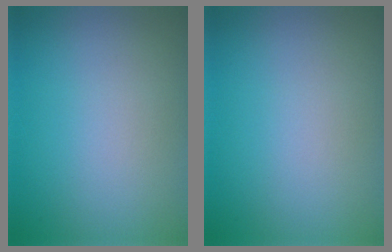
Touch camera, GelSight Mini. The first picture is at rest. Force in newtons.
{"total": 0.0}